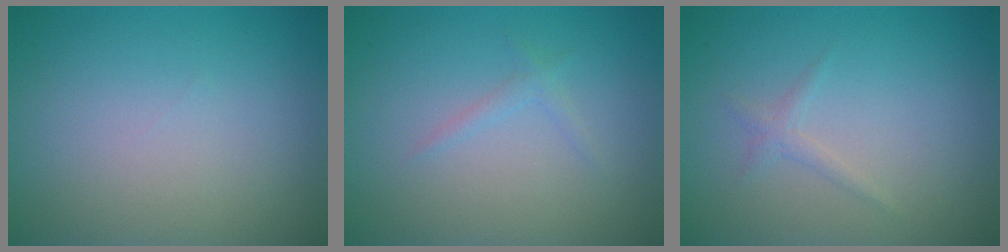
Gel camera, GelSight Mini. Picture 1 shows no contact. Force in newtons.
{"total": 0.8, "press": 0.8, "slide": 0.0}
{"total": 0.9, "press": 0.9, "slide": 0.1}